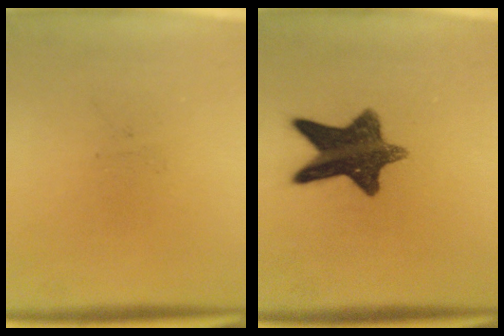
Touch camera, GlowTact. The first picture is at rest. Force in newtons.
{"total": 11.8}